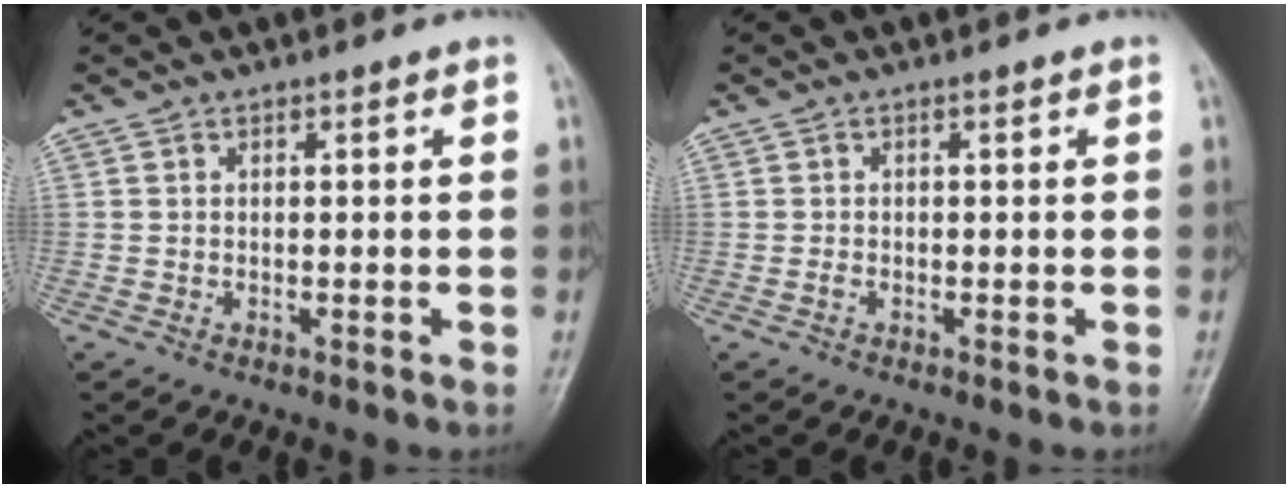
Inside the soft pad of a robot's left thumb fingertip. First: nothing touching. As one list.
[{"total": 0.7, "force": [-0.1, 0.3, 0.6], "torque": [-0.009, 0.000, -0.003]}]